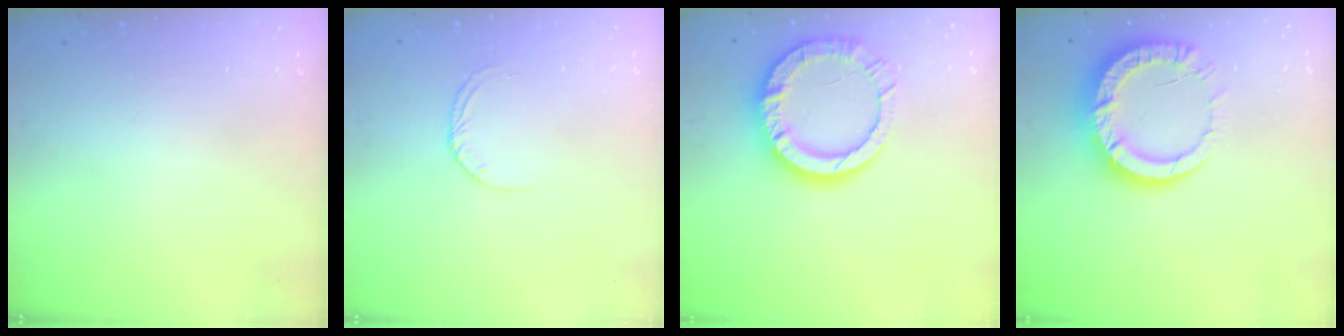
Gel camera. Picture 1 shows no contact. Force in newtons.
{"total": 3.2, "press": 3.2, "slide": 0.3}
{"total": 14.3, "press": 14.2, "slide": 1.7}
{"total": 13.5, "press": 13.4, "slide": 1.5}